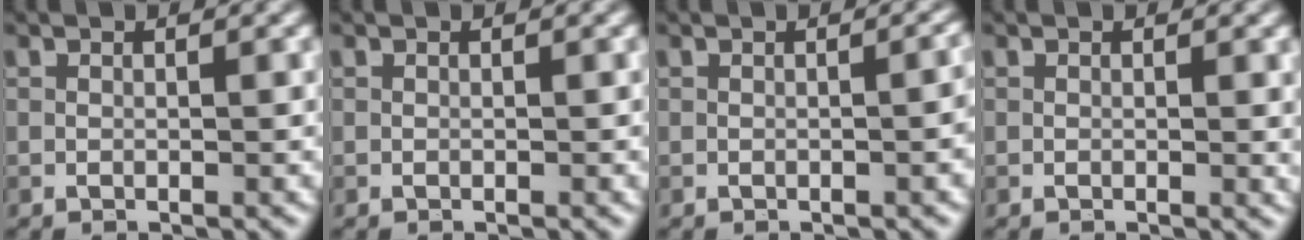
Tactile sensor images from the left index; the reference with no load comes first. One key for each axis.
{"total": 0.0}
{"total": 1.9, "fx": -0.3, "fy": 0.6, "fz": 1.7, "tx": -0.015, "ty": 0.003, "tz": -0.002}
{"total": 0.9, "fx": 0.1, "fy": 0.2, "fz": 0.8, "tx": -0.009, "ty": -0.003, "tz": 0.000}